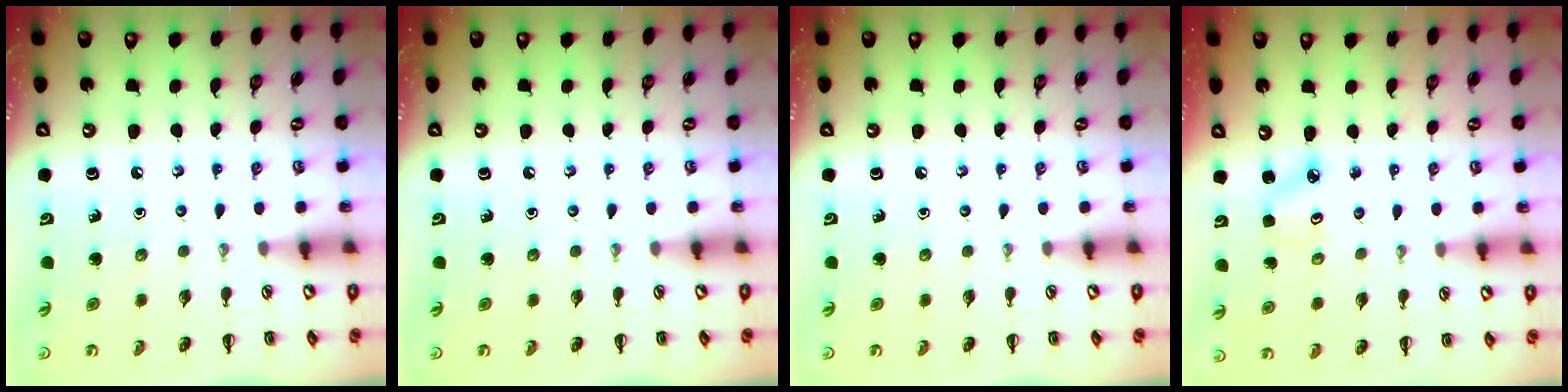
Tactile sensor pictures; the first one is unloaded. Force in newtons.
{"total": 0.0}
{"total": 0.0}
{"total": 2.3, "press": 2.2, "slide": 0.6}